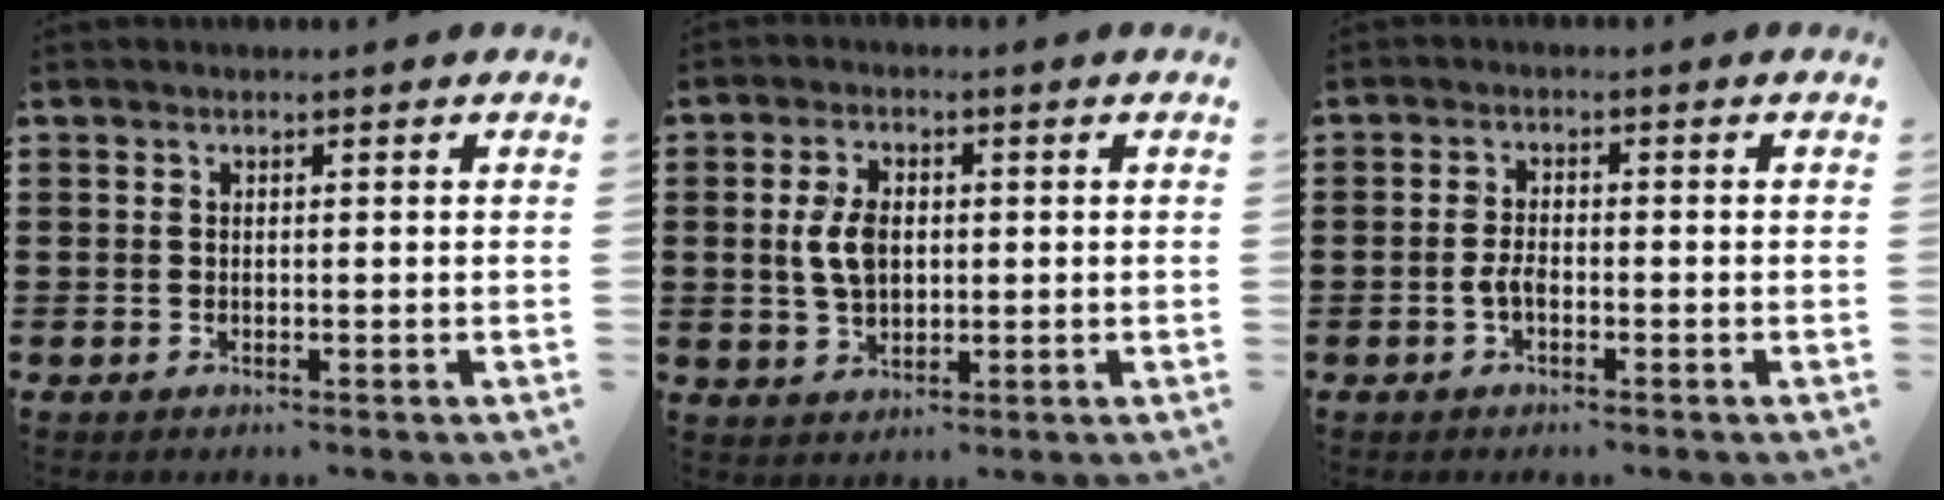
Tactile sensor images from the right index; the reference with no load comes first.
{"total": 5.6, "force": [0.4, 3.4, 4.4], "torque": [-0.106, 0.007, 0.002]}
{"total": 2.2, "force": [-0.9, 1.0, 1.8], "torque": [-0.051, -0.003, -0.021]}